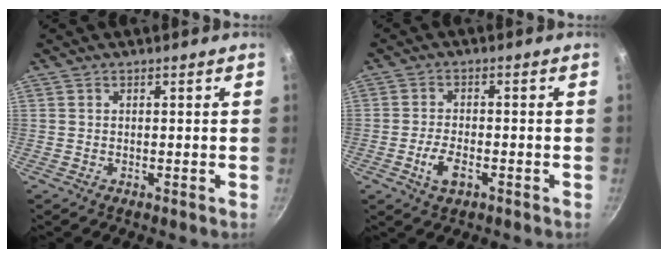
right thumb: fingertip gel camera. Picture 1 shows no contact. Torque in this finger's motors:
{"motor_torque": [-0.24, 0.16, -0.29, 0.19, 0.13]}